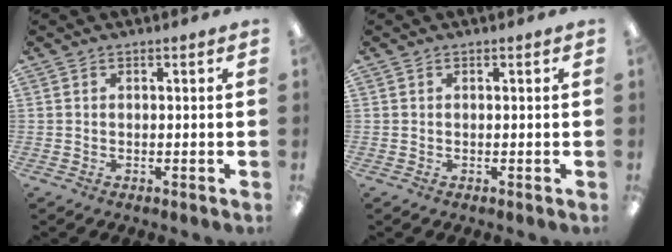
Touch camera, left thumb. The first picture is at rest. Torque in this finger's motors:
{"motor_torque": [0.00, 0.04, 0.02, -0.25, 0.00]}